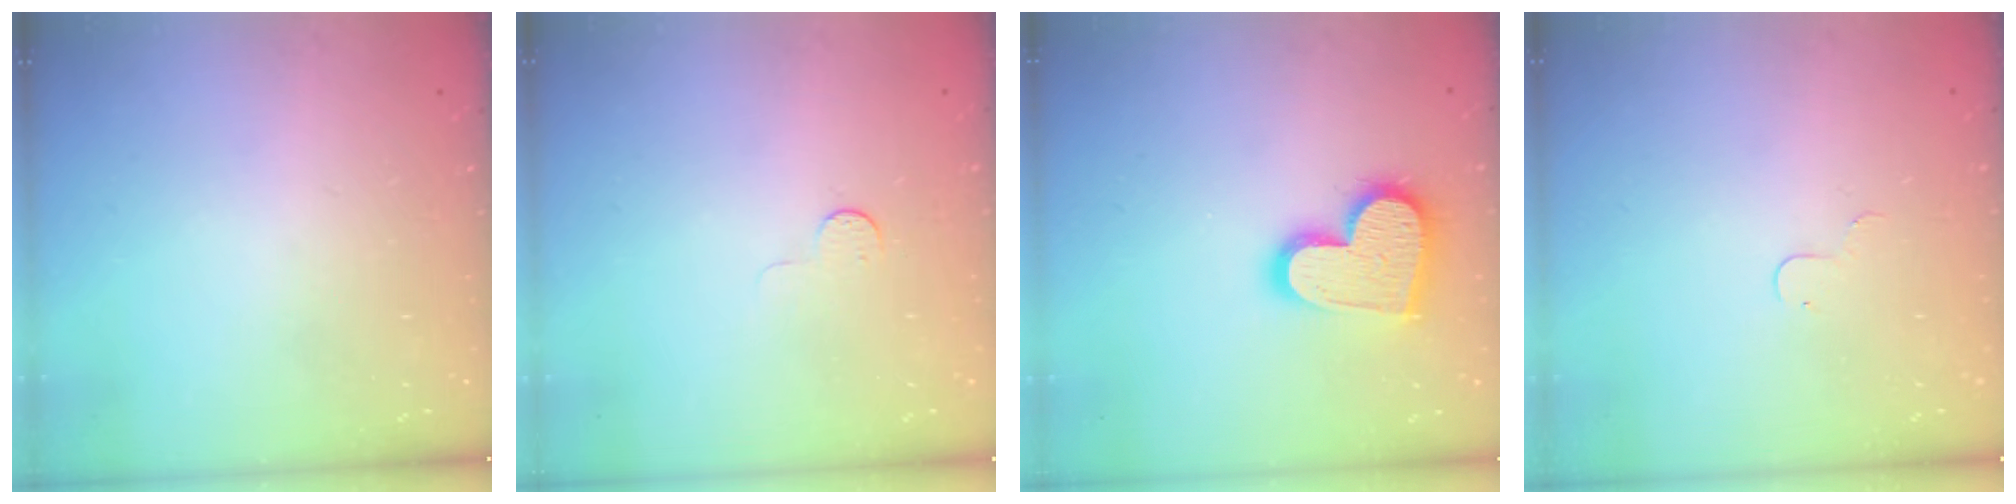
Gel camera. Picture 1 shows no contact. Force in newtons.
{"total": 4.6, "press": 4.5, "slide": 0.4}
{"total": 15.5, "press": 15.5, "slide": 1.1}
{"total": 3.6, "press": 3.6, "slide": 0.4}